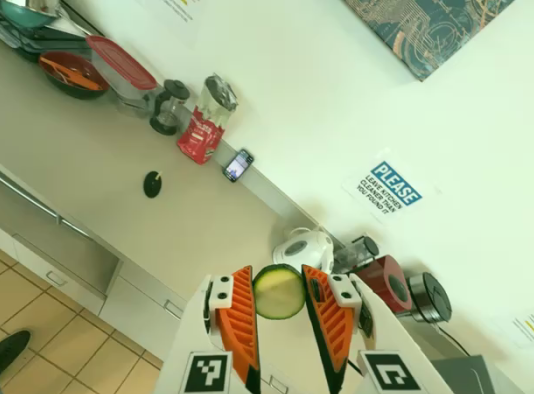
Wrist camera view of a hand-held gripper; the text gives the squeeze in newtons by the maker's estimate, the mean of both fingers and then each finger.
{"total": 8.8, "left": 9.3, "right": 8.3}